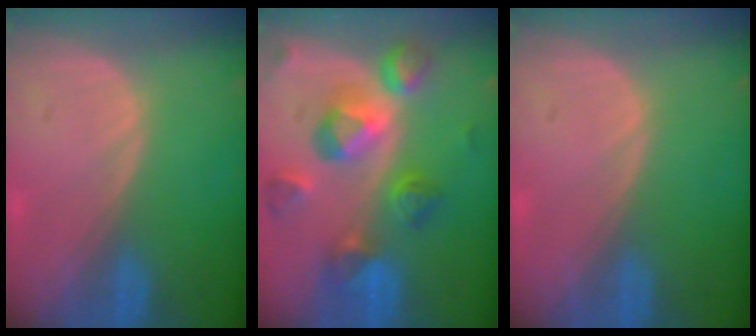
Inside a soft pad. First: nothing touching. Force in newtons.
{"total": 10.4, "press": 9.3, "slide": 4.7}
{"total": 0.0}